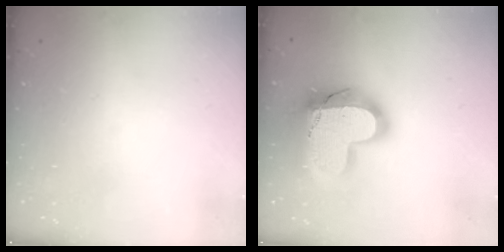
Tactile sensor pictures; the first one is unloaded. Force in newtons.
{"total": 20.9, "press": 20.9, "slide": 1.8}